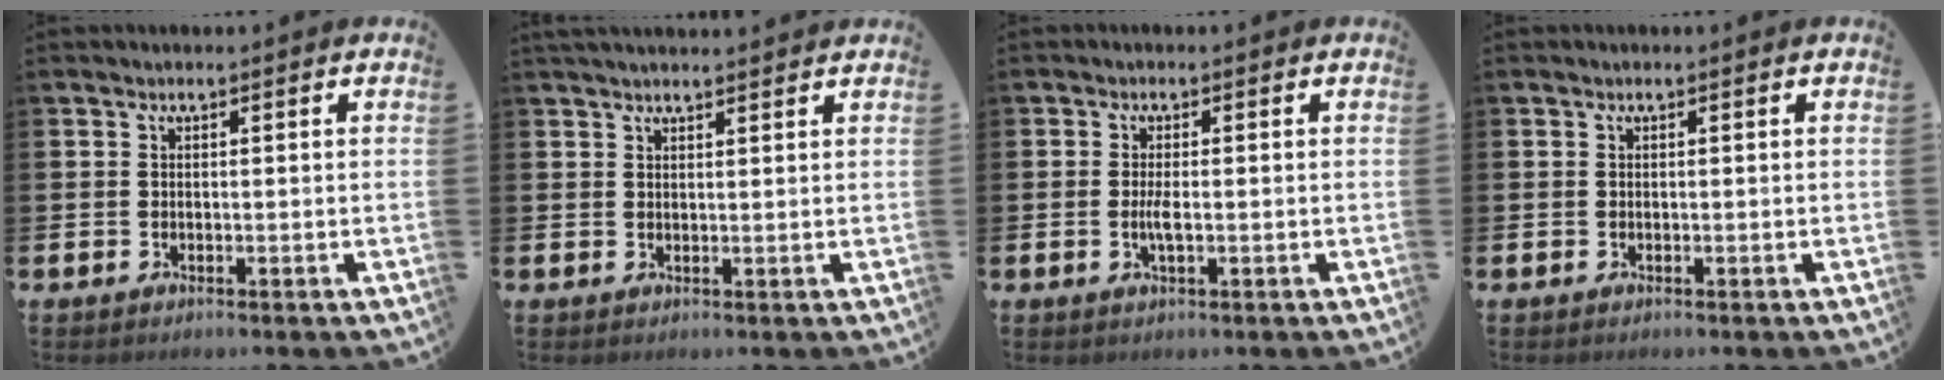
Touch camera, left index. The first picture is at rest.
{"total": 2.0, "force": [2.0, 0.1, 0.4], "torque": [-0.009, -0.004, 0.036]}
{"total": 1.9, "force": [-0.3, 0.5, 1.9], "torque": [-0.042, 0.002, -0.004]}
{"total": 0.0}